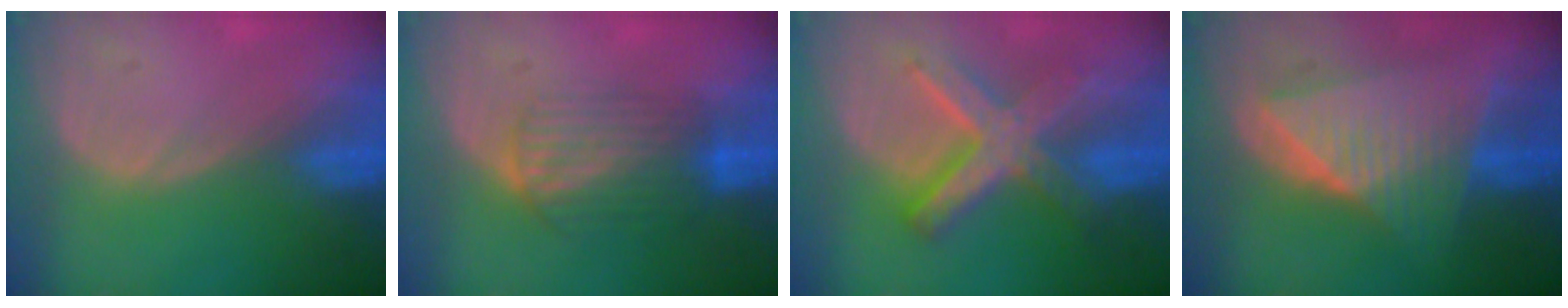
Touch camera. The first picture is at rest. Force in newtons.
{"total": 6.7, "press": 6.1, "slide": 2.8}
{"total": 9.0, "press": 9.0, "slide": 0.7}
{"total": 10.0, "press": 9.9, "slide": 0.7}